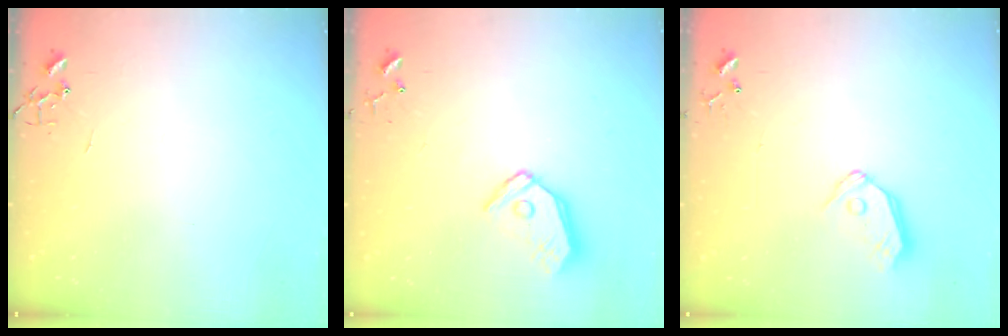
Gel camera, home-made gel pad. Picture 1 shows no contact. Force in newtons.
{"total": 12.4, "press": 12.2, "slide": 1.9}
{"total": 9.3, "press": 9.2, "slide": 1.2}